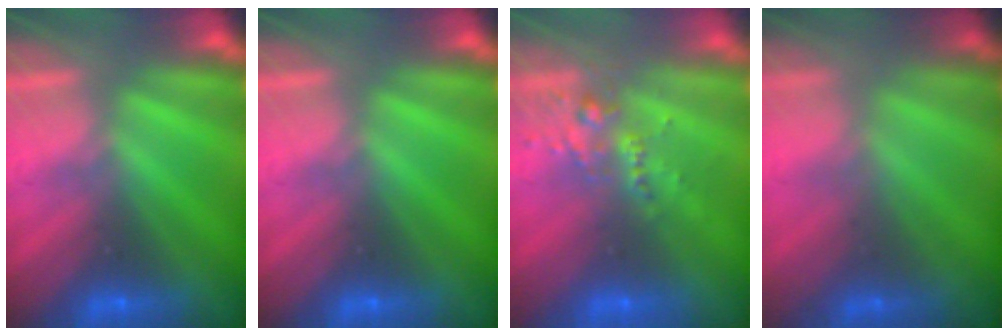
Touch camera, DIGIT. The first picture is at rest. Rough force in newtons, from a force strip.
{"total": 0.0}
{"total": 2.6}
{"total": 1.7}